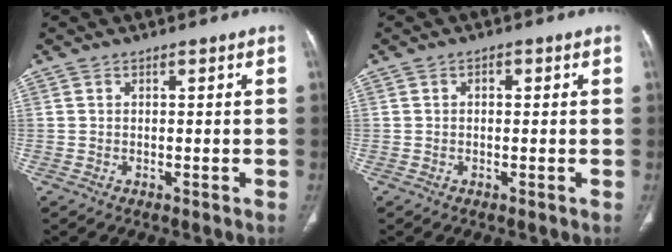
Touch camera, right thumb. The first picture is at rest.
{"total": 1.0, "force": [0.2, 0.7, 0.7], "torque": [-0.003, 0.003, -0.001]}